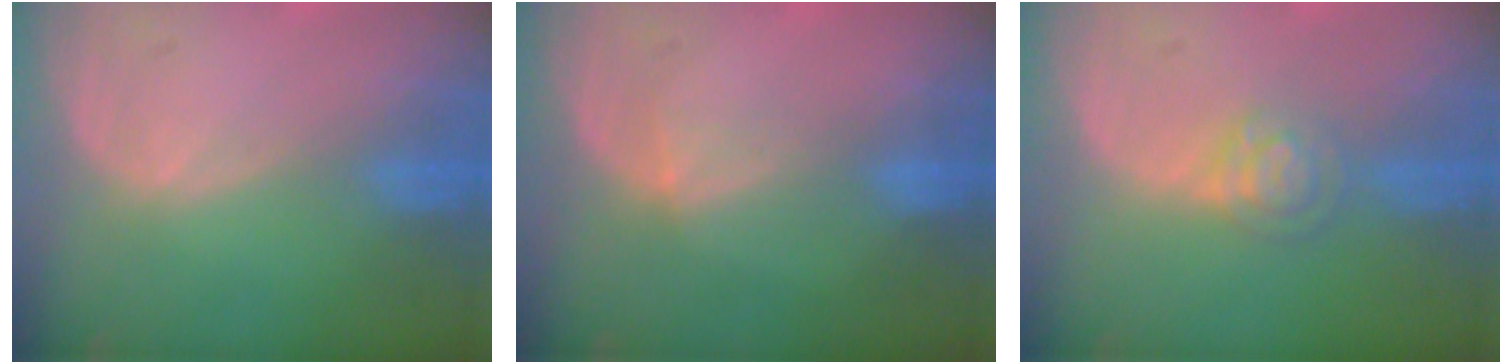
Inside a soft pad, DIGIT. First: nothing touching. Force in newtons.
{"total": 2.4, "press": 2.1, "slide": 1.2}
{"total": 4.0, "press": 3.6, "slide": 1.7}